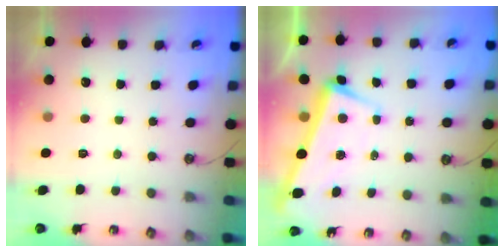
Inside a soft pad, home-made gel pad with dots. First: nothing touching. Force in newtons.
{"total": 2.3, "press": 1.3, "slide": 1.9}